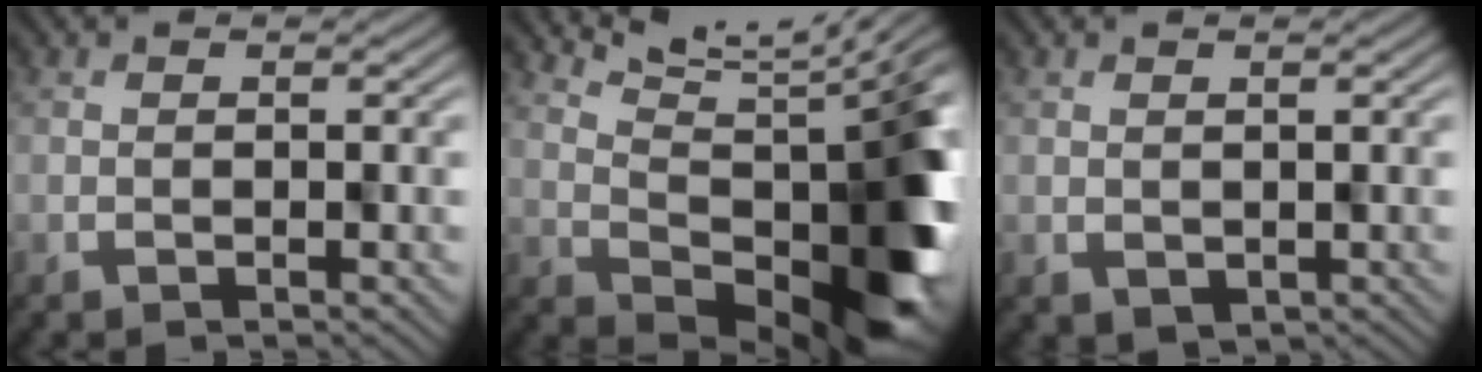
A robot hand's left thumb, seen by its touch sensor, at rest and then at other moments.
{"total": 12.2, "force": [5.5, 4.3, 9.9], "torque": [-0.131, -0.010, 0.104]}
{"total": 1.4, "force": [0.2, 1.2, 0.6], "torque": [-0.009, -0.006, 0.010]}